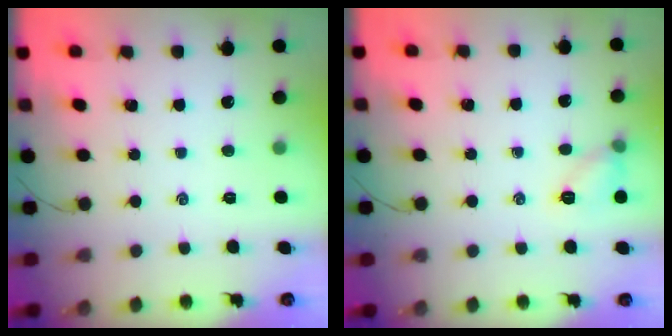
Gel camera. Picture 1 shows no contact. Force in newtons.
{"total": 7.3, "press": 7.3, "slide": 0.6}